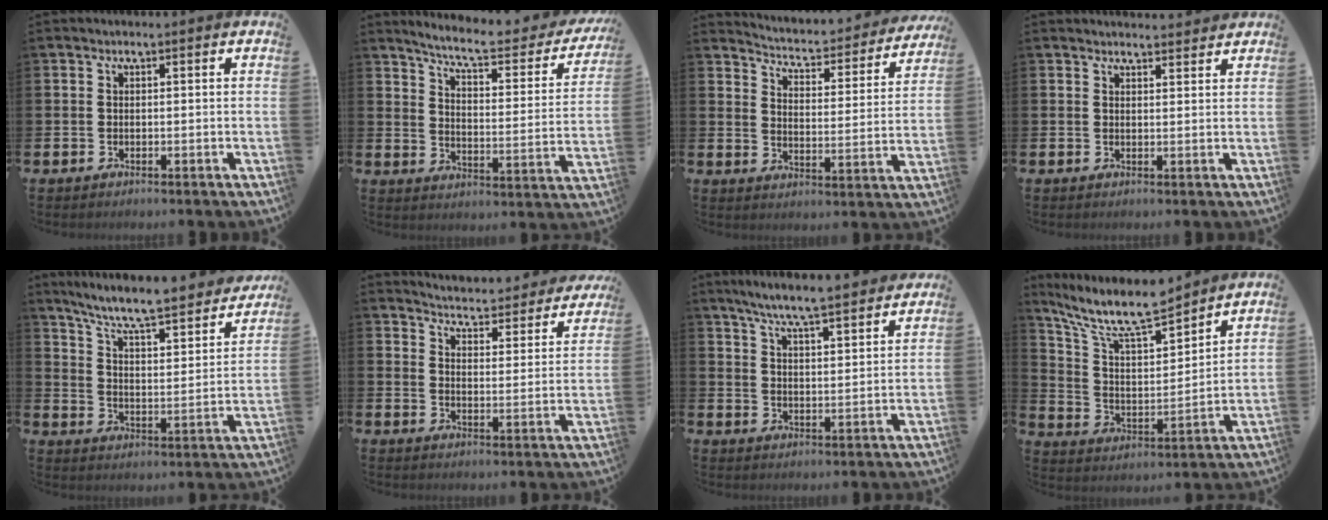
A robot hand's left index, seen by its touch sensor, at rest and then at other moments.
{"total": 7.1, "force": [6.2, 1.3, 3.2], "torque": [-0.083, -0.044, 0.099]}
{"total": 3.8, "force": [3.7, 0.9, 0.7], "torque": [-0.041, -0.036, 0.054]}
{"total": 2.2, "force": [2.2, 0.3, 0.0], "torque": [0.007, -0.015, 0.038]}
{"total": 7.8, "force": [7.2, 0.6, 3.1], "torque": [-0.087, -0.061, 0.116]}
{"total": 4.7, "force": [4.6, 0.2, 0.5], "torque": [-0.026, -0.045, 0.074]}
{"total": 7.0, "force": [6.7, -0.2, 2.1], "torque": [-0.065, -0.041, 0.116]}
{"total": 10.5, "force": [9.2, 2.2, 4.5], "torque": [-0.119, -0.056, 0.160]}